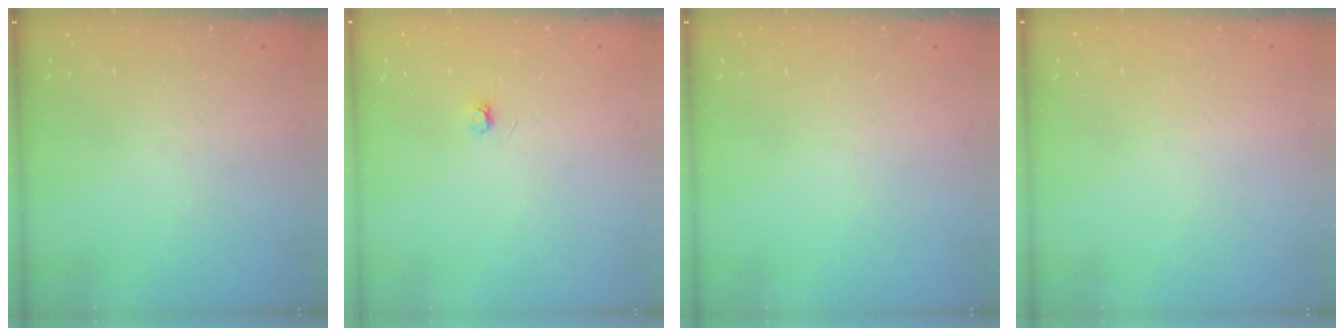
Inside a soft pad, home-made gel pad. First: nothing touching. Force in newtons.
{"total": 2.9, "press": 2.9, "slide": 0.3}
{"total": 0.0}
{"total": 0.8, "press": 0.8, "slide": 0.0}